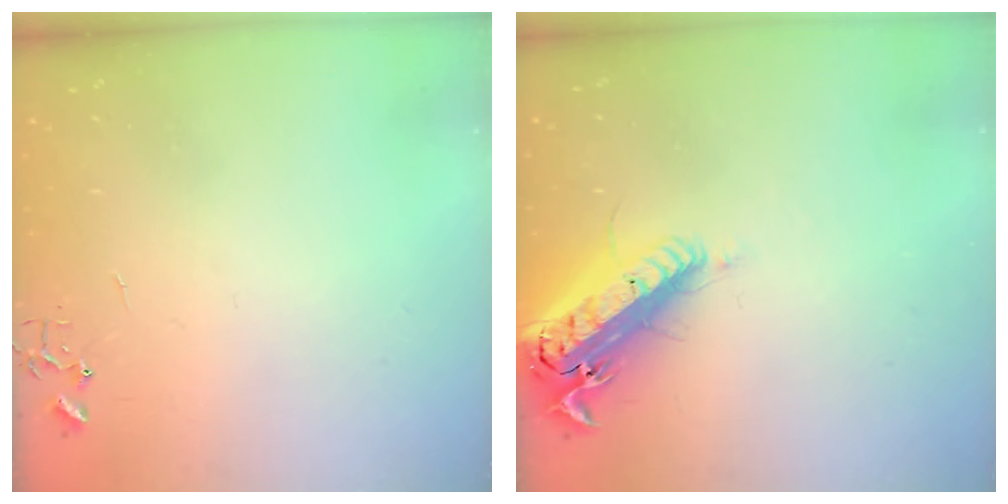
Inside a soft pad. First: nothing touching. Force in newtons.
{"total": 19.3, "press": 18.8, "slide": 4.3}